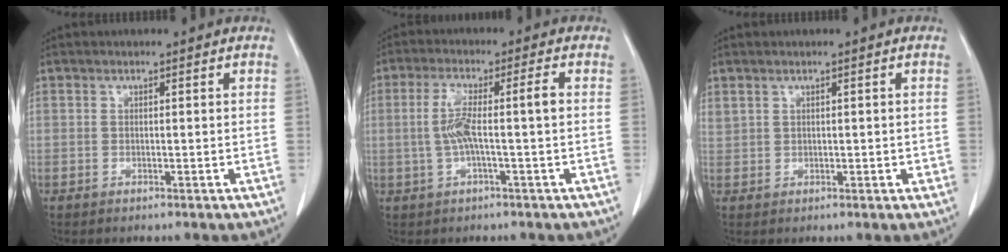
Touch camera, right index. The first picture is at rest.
{"total": 6.3, "force": [-0.4, 0.2, 6.2], "torque": [-0.129, 0.021, -0.004]}
{"total": 2.5, "force": [0.9, 1.5, 1.8], "torque": [-0.042, 0.016, 0.030]}